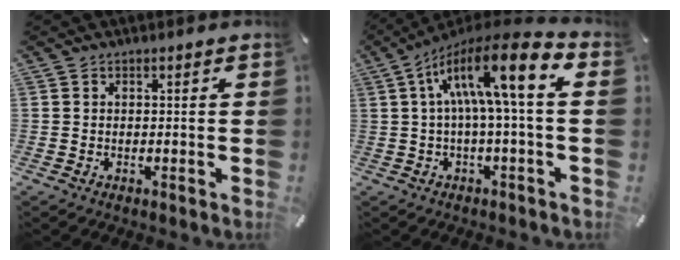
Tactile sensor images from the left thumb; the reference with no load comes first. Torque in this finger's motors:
{"motor_torque": [0.83, 2.95, 2.36, -0.41, 0.35]}